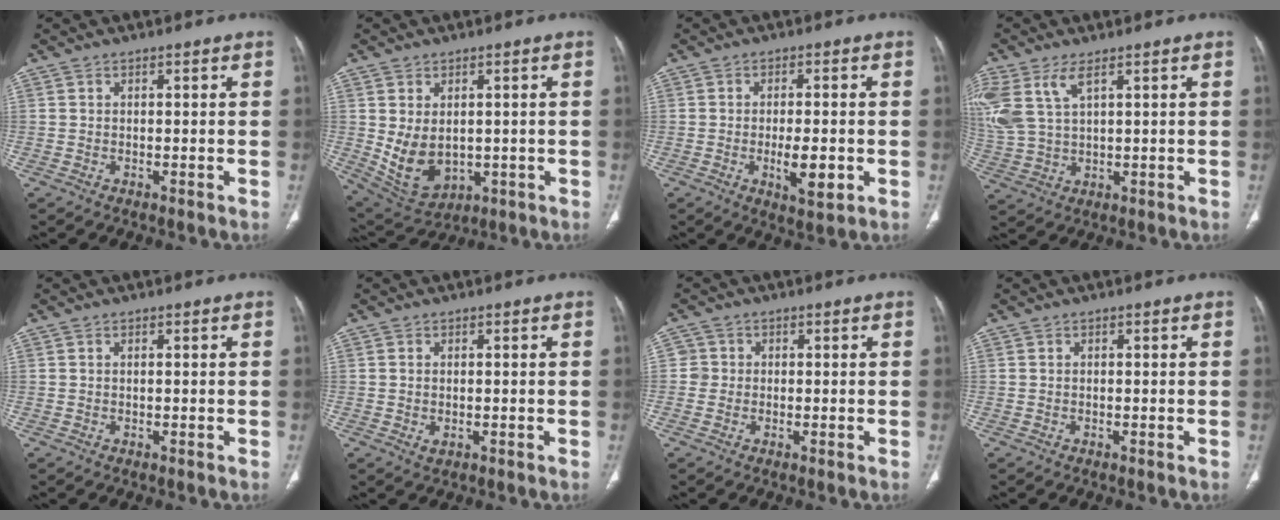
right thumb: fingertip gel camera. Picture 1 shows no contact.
{"total": 9.6, "force": [-0.1, 6.6, 6.9], "torque": [-0.110, -0.009, 0.028]}
{"total": 6.8, "force": [-1.7, 2.3, 6.2], "torque": [-0.093, -0.007, -0.022]}
{"total": 9.7, "force": [4.7, 4.4, 7.2], "torque": [-0.183, -0.002, 0.108]}
{"total": 0.0}
{"total": 1.6, "force": [-0.3, 1.0, 1.2], "torque": [-0.027, 0.001, -0.004]}
{"total": 2.1, "force": [0.0, 2.1, 0.0], "torque": [0.016, 0.007, -0.004]}
{"total": 0.0}